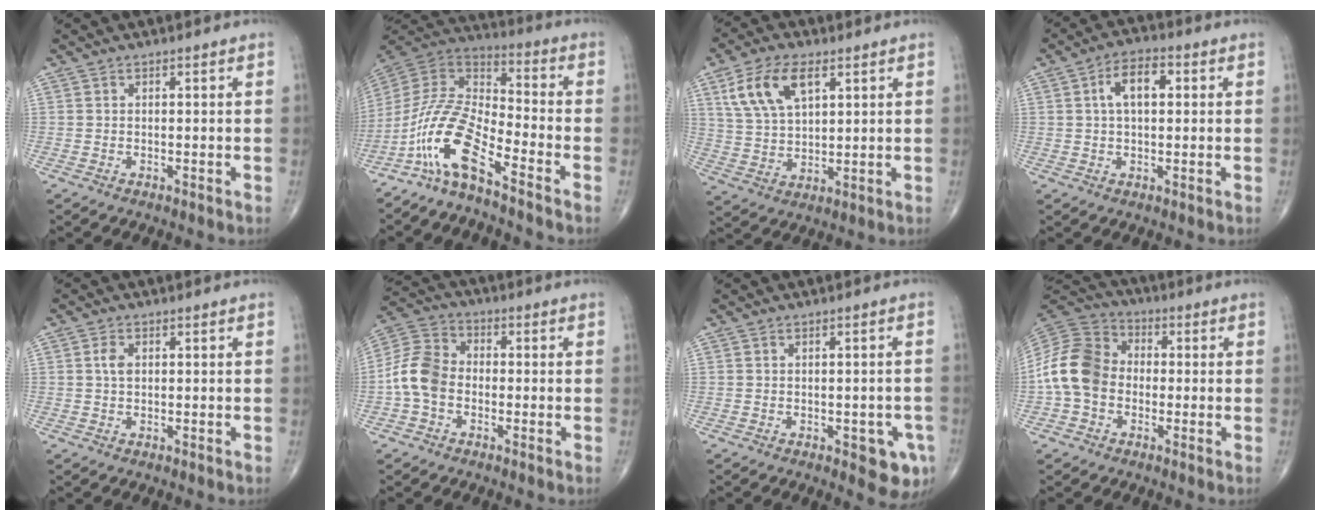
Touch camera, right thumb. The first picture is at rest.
{"total": 12.9, "force": [-8.4, 3.2, 9.3], "torque": [-0.196, 0.073, -0.172]}
{"total": 11.6, "force": [5.2, 6.1, 8.4], "torque": [-0.156, -0.008, 0.105]}
{"total": 6.6, "force": [1.4, 3.5, 5.4], "torque": [-0.090, 0.014, 0.019]}
{"total": 2.2, "force": [0.4, 1.4, 1.7], "torque": [-0.032, 0.003, 0.006]}
{"total": 8.9, "force": [-1.9, 6.6, 5.6], "torque": [-0.106, 0.029, -0.051]}
{"total": 6.0, "force": [-2.4, 2.7, 4.8], "torque": [-0.033, 0.000, -0.023]}
{"total": 12.6, "force": [-1.7, 10.0, 7.5], "torque": [-0.140, 0.035, -0.045]}